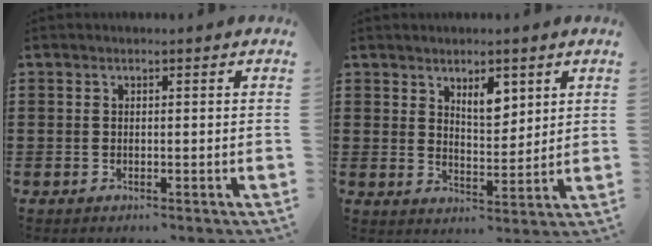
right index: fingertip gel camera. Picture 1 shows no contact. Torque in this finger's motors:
{"motor_torque": [0.09, -0.03, 0.18, 0.08]}